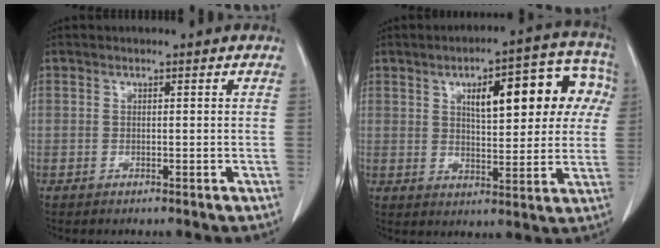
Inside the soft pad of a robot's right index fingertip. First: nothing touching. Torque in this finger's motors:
{"motor_torque": [1.16, 0.98, 0.29, 0.11]}